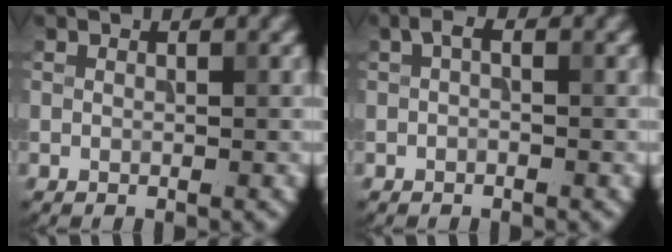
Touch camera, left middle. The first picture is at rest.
{"total": 1.0, "force": [-0.1, 0.5, 0.9], "torque": [-0.017, 0.003, -0.003]}